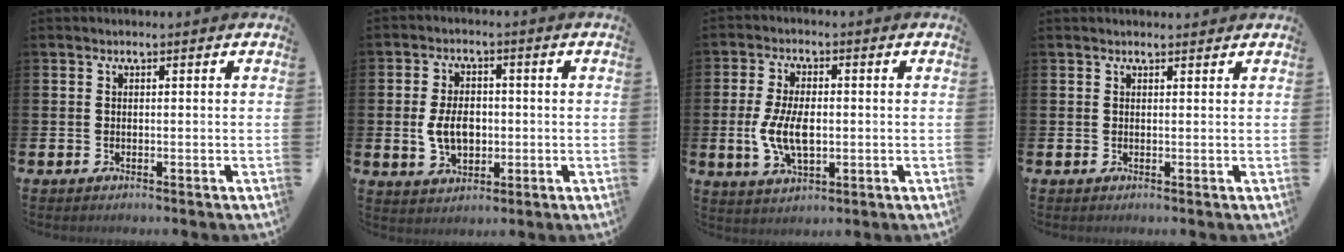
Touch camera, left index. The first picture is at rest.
{"total": 5.7, "force": [-0.4, 3.9, 4.2], "torque": [-0.078, 0.005, -0.012]}
{"total": 6.9, "force": [-0.4, 3.6, 5.8], "torque": [-0.123, 0.001, -0.011]}
{"total": 0.9, "force": [0.8, 0.2, 0.1], "torque": [0.006, -0.001, 0.013]}